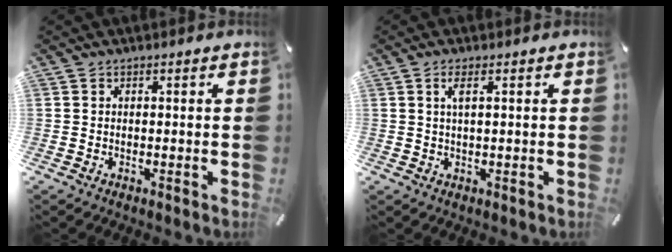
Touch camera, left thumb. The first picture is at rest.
{"total": 2.7, "force": [0.9, 0.5, 2.5], "torque": [-0.053, 0.003, 0.013]}